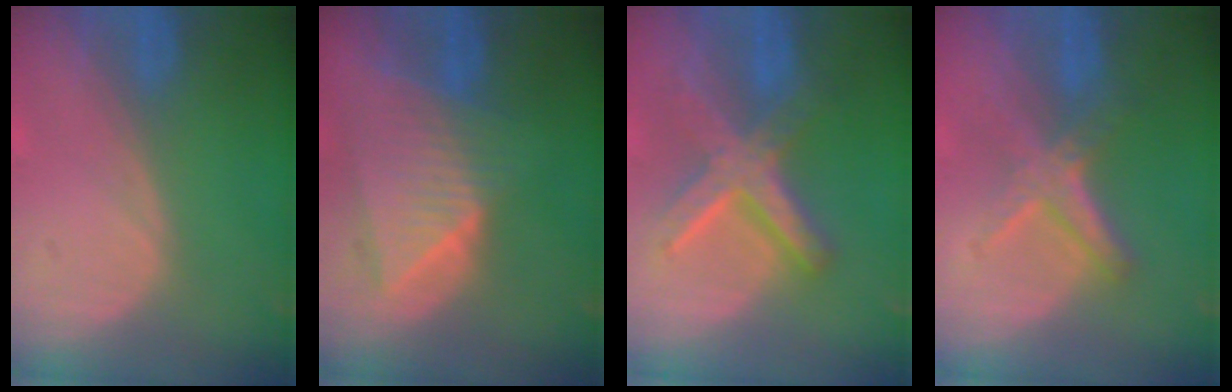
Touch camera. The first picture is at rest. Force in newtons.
{"total": 9.1, "press": 8.0, "slide": 4.3}
{"total": 8.6, "press": 8.6, "slide": 0.7}
{"total": 5.6, "press": 5.4, "slide": 1.8}